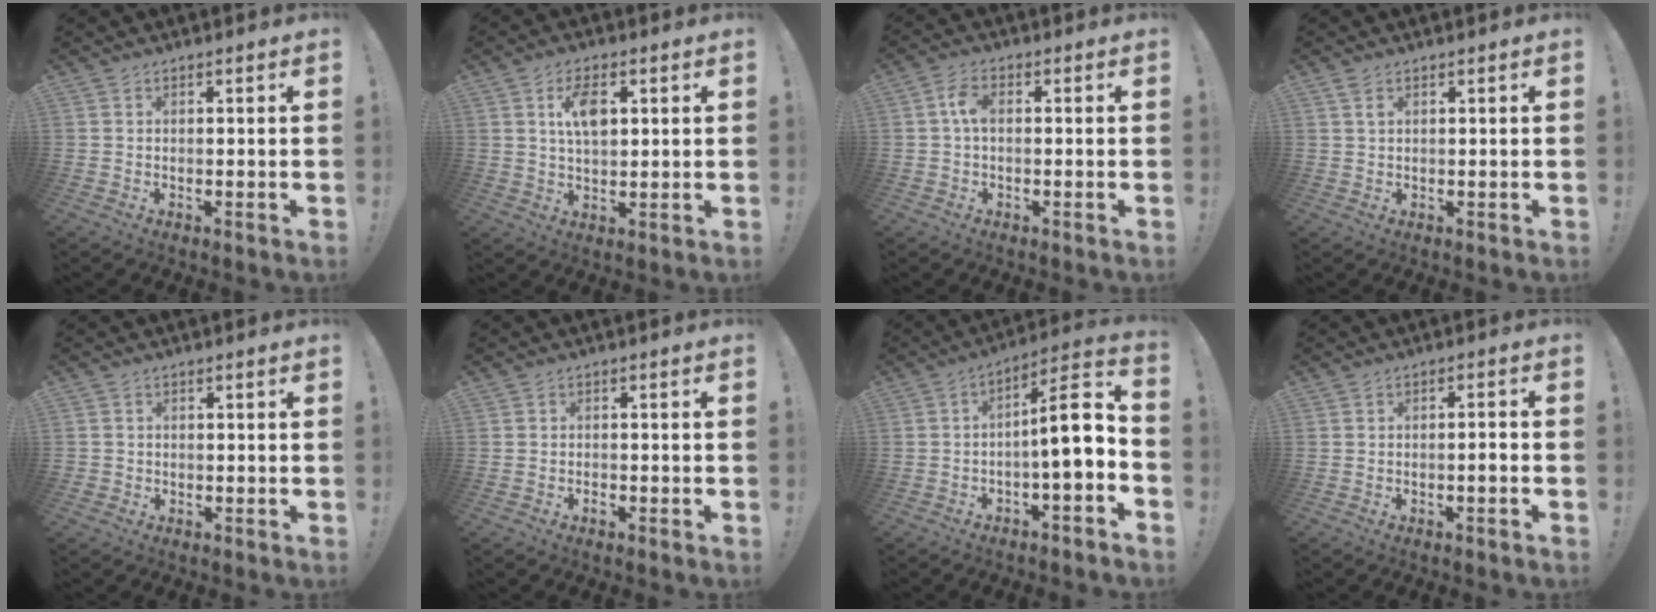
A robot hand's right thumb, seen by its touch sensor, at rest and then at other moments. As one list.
[{"total": 8.0, "force": [2.4, 4.1, 6.4], "torque": [-0.097, -0.003, 0.038]}, {"total": 4.7, "force": [0.3, 2.6, 3.9], "torque": [-0.075, 0.009, 0.004]}, {"total": 1.7, "force": [0.9, 0.7, 1.2], "torque": [-0.021, 0.000, 0.016]}, {"total": 1.3, "force": [-0.4, 1.2, 0.3], "torque": [-0.009, 0.004, -0.008]}, {"total": 1.0, "force": [-0.9, 0.2, 0.3], "torque": [-0.002, 0.001, -0.017]}, {"total": 11.9, "force": [0.2, 2.0, 11.7], "torque": [-0.177, -0.004, -0.003]}, {"total": 2.6, "force": [-1.2, -0.3, 2.3], "torque": [-0.039, -0.001, -0.021]}]